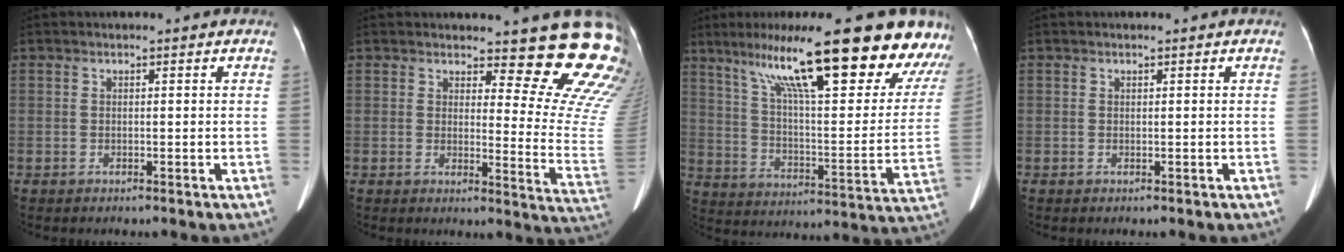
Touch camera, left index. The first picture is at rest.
{"total": 15.4, "force": [14.0, 2.3, 6.0], "torque": [-0.046, -0.120, 0.132]}
{"total": 27.8, "force": [20.0, 4.2, 18.8], "torque": [-0.262, 0.015, 0.285]}
{"total": 0.0}